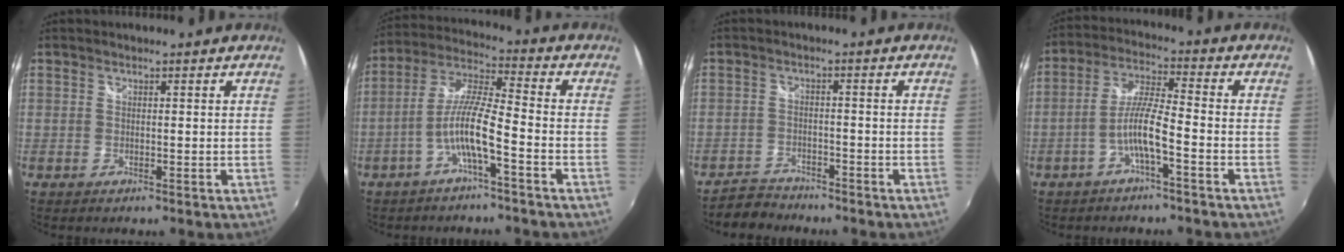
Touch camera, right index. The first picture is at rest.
{"total": 8.7, "force": [-3.9, 0.5, 7.7], "torque": [-0.173, 0.010, -0.075]}
{"total": 5.4, "force": [-5.0, 2.0, 0.5], "torque": [-0.033, 0.000, -0.090]}
{"total": 6.8, "force": [-3.3, 0.3, 5.9], "torque": [-0.128, 0.009, -0.062]}